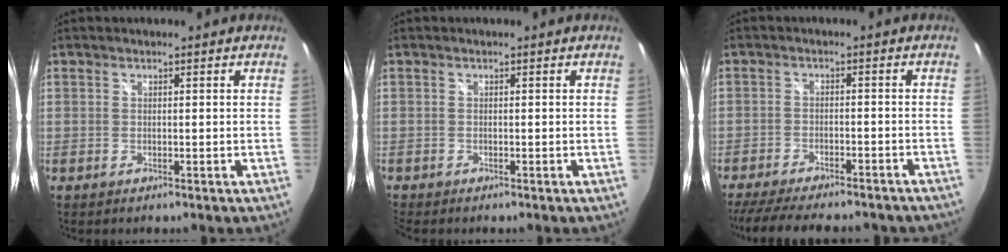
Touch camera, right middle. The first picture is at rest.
{"total": 0.8, "force": [-0.7, 0.1, 0.2], "torque": [-0.005, -0.006, -0.015]}
{"total": 19.4, "force": [-16.3, 5.2, 9.1], "torque": [-0.184, -0.031, -0.226]}